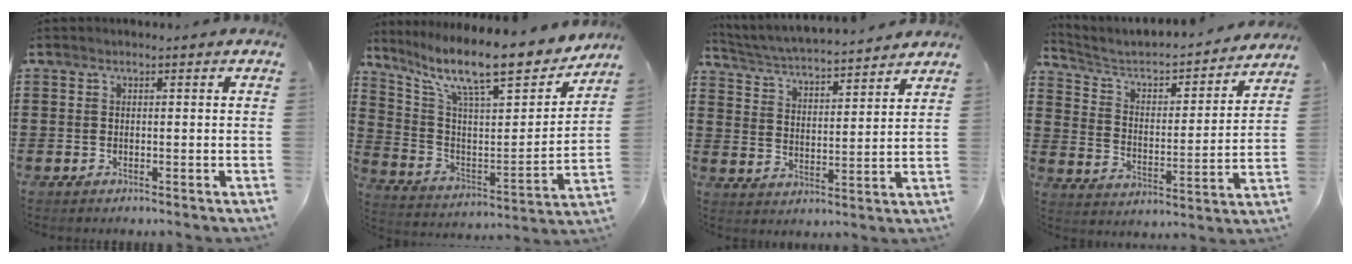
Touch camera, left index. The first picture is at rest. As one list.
[{"total": 12.8, "force": [10.1, 2.4, 7.6], "torque": [-0.163, -0.071, 0.165]}, {"total": 3.9, "force": [3.8, -0.2, 0.8], "torque": [-0.036, -0.032, 0.059]}, {"total": 3.6, "force": [3.0, 1.5, 1.5], "torque": [-0.051, -0.028, 0.038]}]